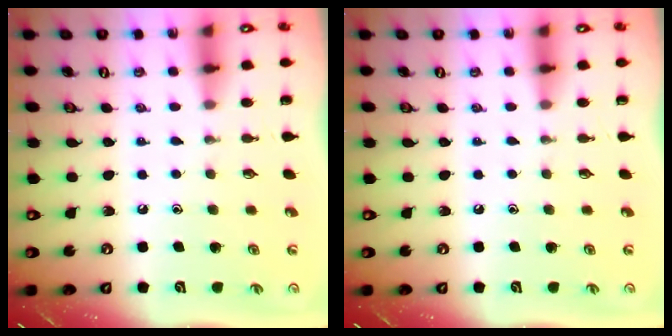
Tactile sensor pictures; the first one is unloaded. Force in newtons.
{"total": 0.0}